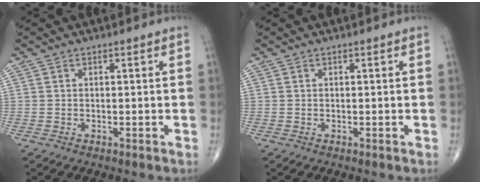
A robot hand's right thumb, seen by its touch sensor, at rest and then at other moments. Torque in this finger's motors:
{"motor_torque": [-0.07, -0.07, 0.10, -0.05, 0.00]}